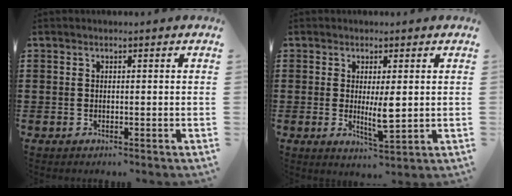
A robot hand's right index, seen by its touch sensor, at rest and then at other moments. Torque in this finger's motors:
{"motor_torque": [1.46, 0.65, 0.41, 0.10]}